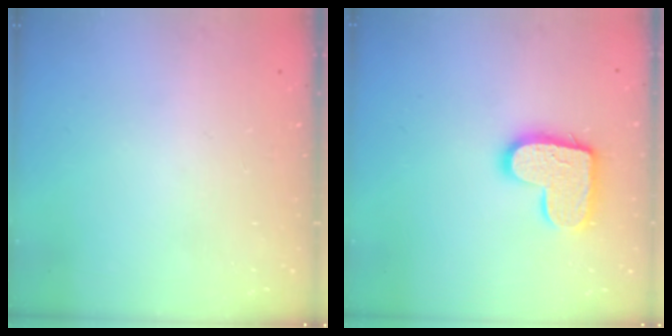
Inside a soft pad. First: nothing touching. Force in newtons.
{"total": 14.2, "press": 14.2, "slide": 0.8}